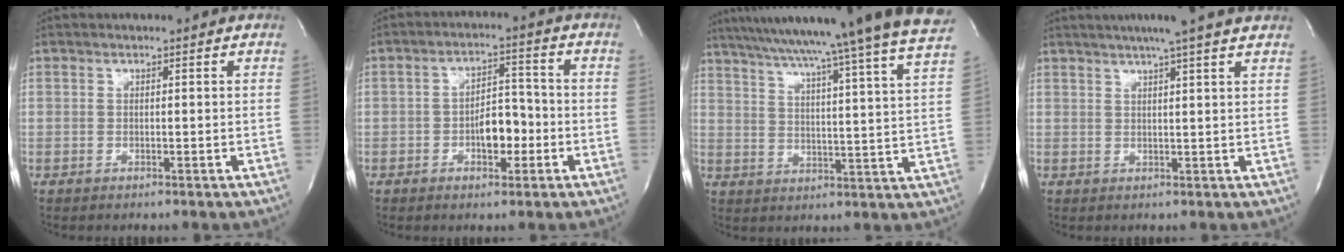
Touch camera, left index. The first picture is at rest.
{"total": 5.9, "force": [-2.0, 2.9, 4.7], "torque": [-0.074, 0.014, -0.029]}
{"total": 28.3, "force": [25.0, -1.7, 13.2], "torque": [-0.219, -0.048, 0.326]}
{"total": 9.0, "force": [7.3, -0.7, 5.2], "torque": [-0.083, 0.021, 0.083]}